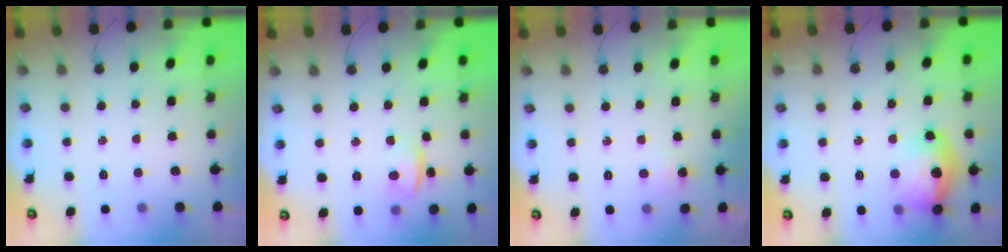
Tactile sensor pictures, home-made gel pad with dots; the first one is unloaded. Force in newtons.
{"total": 1.4, "press": 1.2, "slide": 0.7}
{"total": 5.3, "press": 5.2, "slide": 0.7}
{"total": 16.8, "press": 16.8, "slide": 0.8}